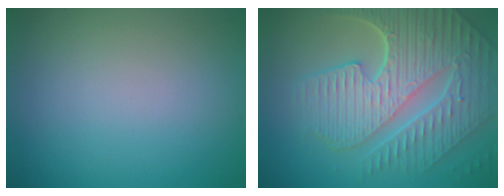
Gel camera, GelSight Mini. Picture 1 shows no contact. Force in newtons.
{"total": 9.6, "press": 6.5, "slide": 7.1}